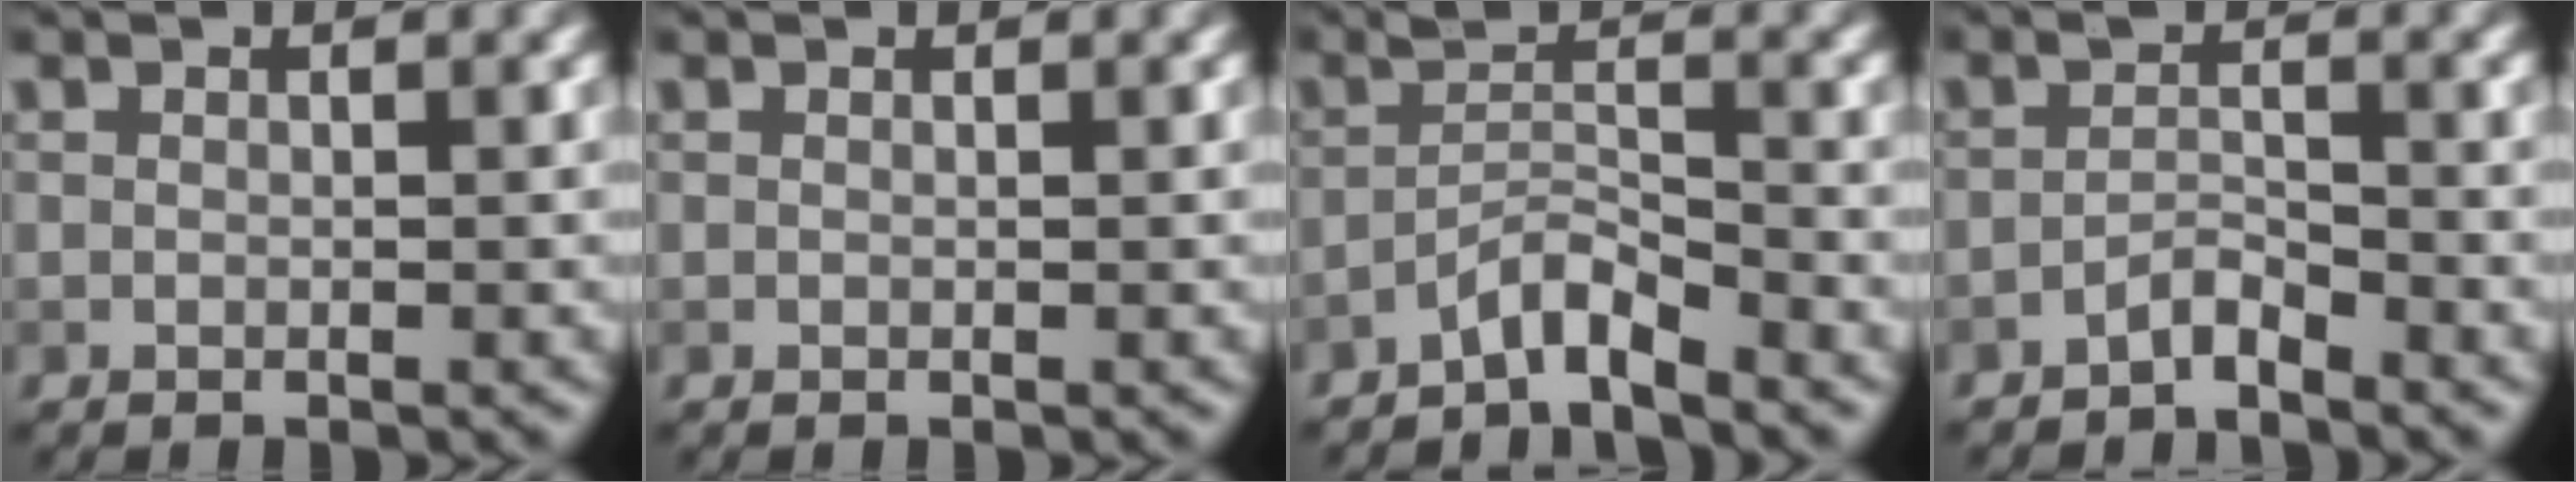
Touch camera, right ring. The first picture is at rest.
{"total": 0.0}
{"total": 2.6, "force": [-2.3, 0.2, 1.3], "torque": [-0.019, 0.011, -0.048]}
{"total": 1.6, "force": [-1.5, 0.2, 0.6], "torque": [-0.010, 0.008, -0.029]}